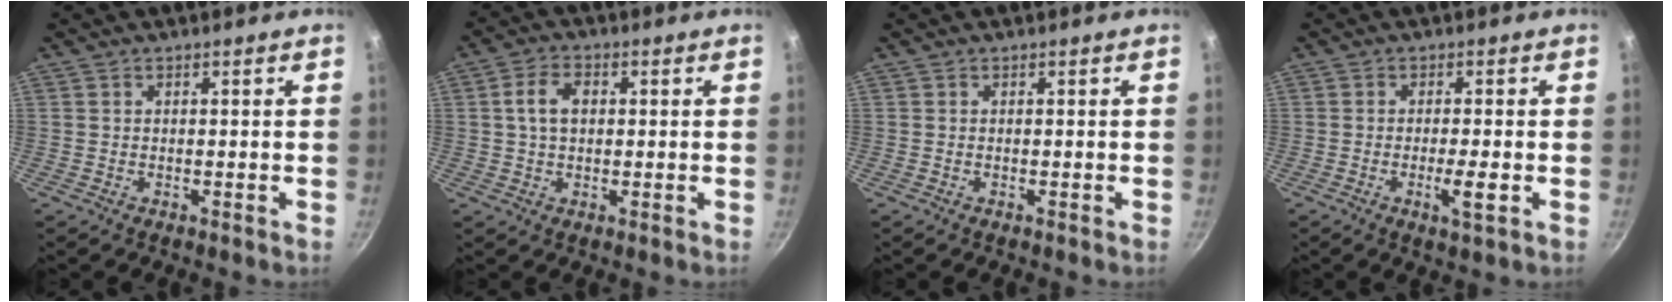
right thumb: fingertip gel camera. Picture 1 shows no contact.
{"total": 5.6, "force": [0.7, 3.8, 4.1], "torque": [-0.064, 0.009, 0.010]}
{"total": 0.0}
{"total": 4.0, "force": [-1.1, 0.5, 3.8], "torque": [-0.068, 0.001, -0.020]}